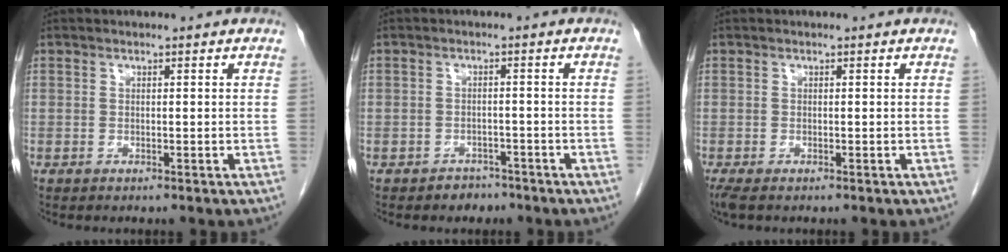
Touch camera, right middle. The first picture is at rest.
{"total": 2.5, "force": [-1.8, 1.8, 0.0], "torque": [-0.005, 0.009, -0.026]}
{"total": 1.8, "force": [-1.3, 0.5, 1.1], "torque": [-0.021, -0.009, -0.023]}